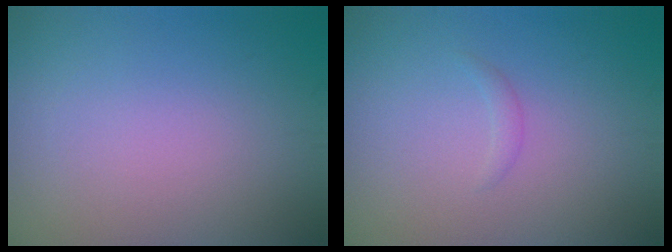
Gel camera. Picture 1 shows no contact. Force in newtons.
{"total": 0.7, "press": 0.7, "slide": 0.1}